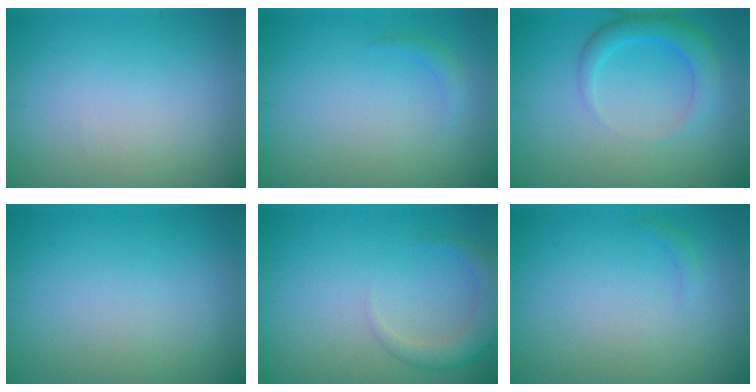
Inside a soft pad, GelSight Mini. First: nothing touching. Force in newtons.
{"total": 0.9, "press": 0.9, "slide": 0.0}
{"total": 2.9, "press": 2.9, "slide": 0.2}
{"total": 0.0}
{"total": 2.8, "press": 2.8, "slide": 0.3}
{"total": 0.6, "press": 0.5, "slide": 0.1}